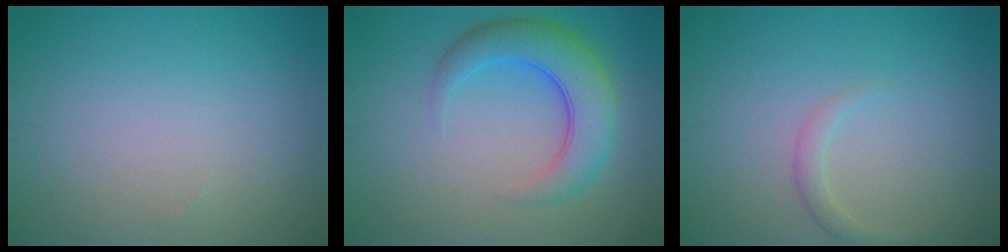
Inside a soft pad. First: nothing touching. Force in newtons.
{"total": 5.8, "press": 5.8, "slide": 0.2}
{"total": 1.4, "press": 1.4, "slide": 0.1}